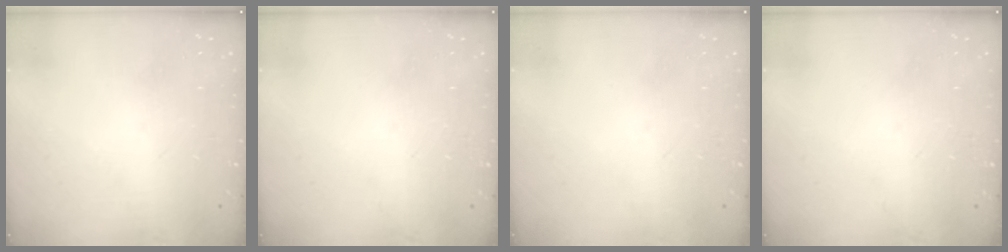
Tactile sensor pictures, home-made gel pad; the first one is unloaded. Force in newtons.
{"total": 0.0}
{"total": 0.0}
{"total": 0.0}